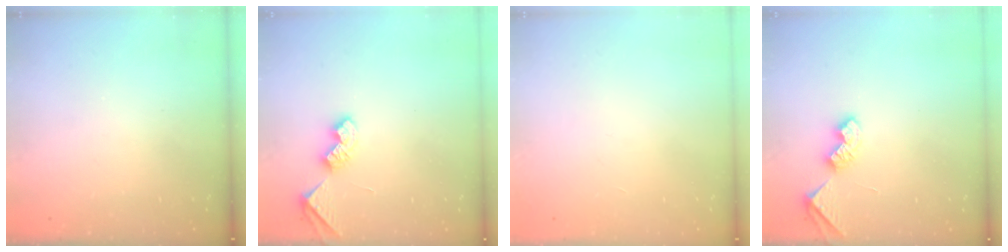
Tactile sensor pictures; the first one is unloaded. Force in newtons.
{"total": 7.2, "press": 7.2, "slide": 0.5}
{"total": 0.0}
{"total": 7.2, "press": 7.2, "slide": 0.5}